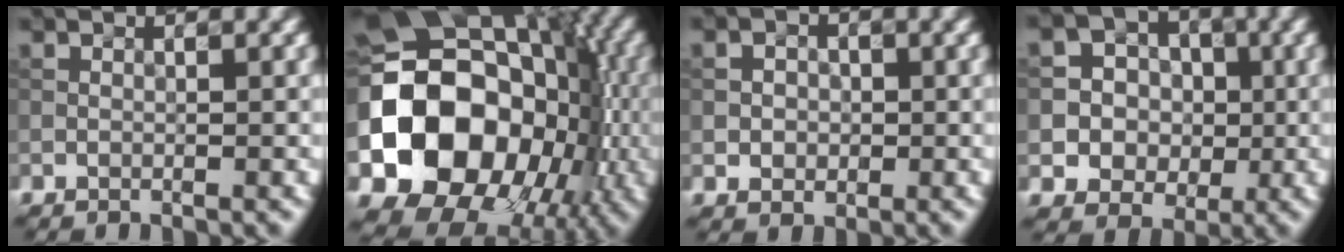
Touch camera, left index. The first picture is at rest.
{"total": 18.0, "force": [-2.3, 14.1, 11.0], "torque": [-0.191, -0.009, -0.043]}
{"total": 2.1, "force": [0.0, 1.9, 1.0], "torque": [-0.006, 0.005, -0.008]}
{"total": 6.2, "force": [-0.4, 6.0, 1.6], "torque": [-0.018, 0.028, -0.027]}